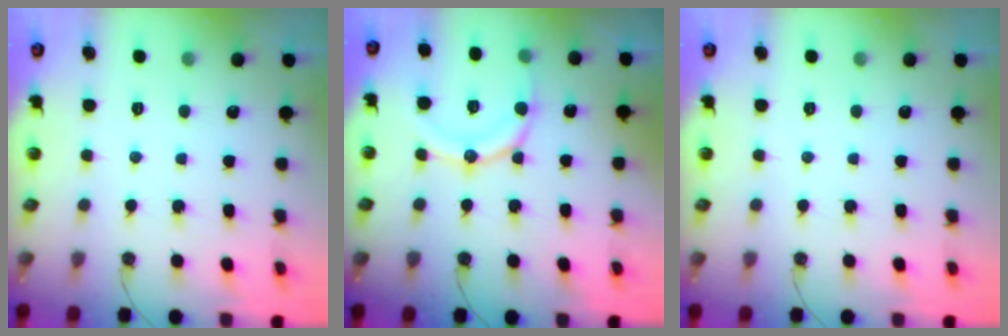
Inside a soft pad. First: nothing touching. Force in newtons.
{"total": 14.1, "press": 13.8, "slide": 3.0}
{"total": 0.0}